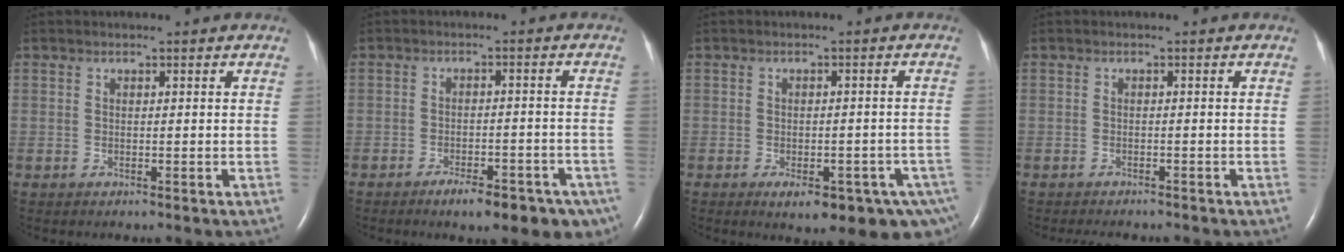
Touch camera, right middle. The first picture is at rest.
{"total": 9.8, "force": [-7.0, 3.5, 5.9], "torque": [-0.058, 0.008, -0.095]}
{"total": 12.6, "force": [-7.7, 5.2, 8.5], "torque": [-0.076, 0.003, -0.092]}
{"total": 4.2, "force": [-3.8, 1.0, 1.5], "torque": [-0.018, -0.006, -0.049]}